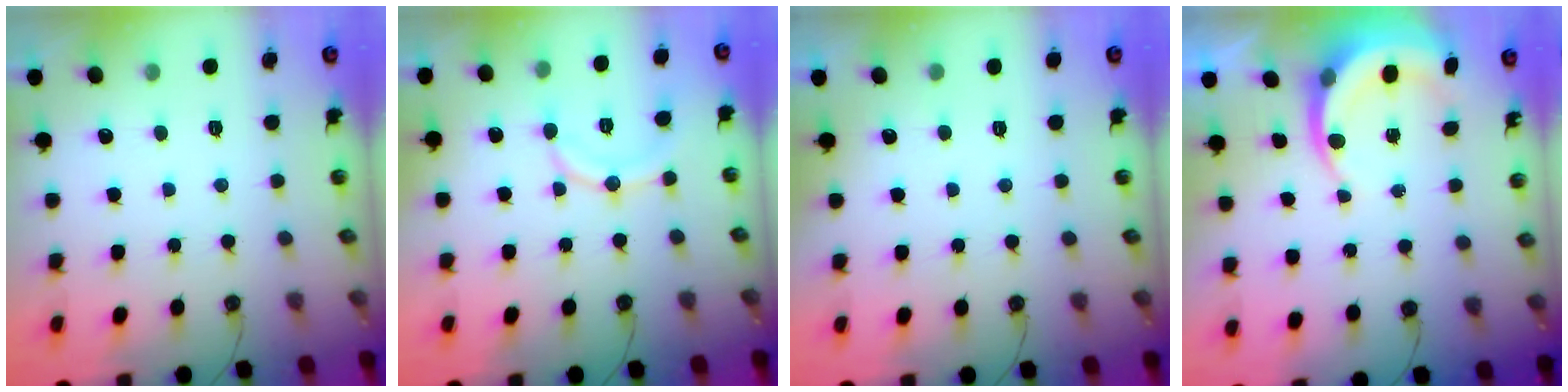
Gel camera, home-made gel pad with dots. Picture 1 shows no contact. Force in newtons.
{"total": 9.1, "press": 9.1, "slide": 0.0}
{"total": 1.7, "press": 0.3, "slide": 1.7}
{"total": 5.3, "press": 5.3, "slide": 0.5}